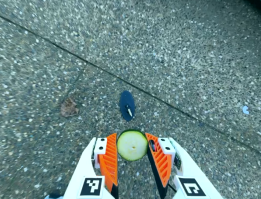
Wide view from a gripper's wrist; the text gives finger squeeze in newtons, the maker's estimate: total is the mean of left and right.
{"total": 7.2, "left": 6.9, "right": 7.4}